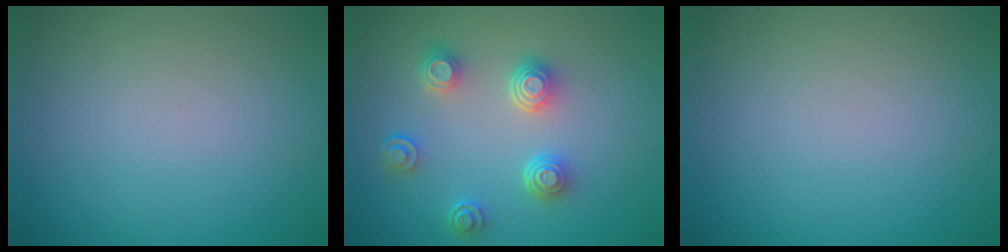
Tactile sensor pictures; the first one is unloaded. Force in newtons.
{"total": 4.1, "press": 3.2, "slide": 2.6}
{"total": 0.0}